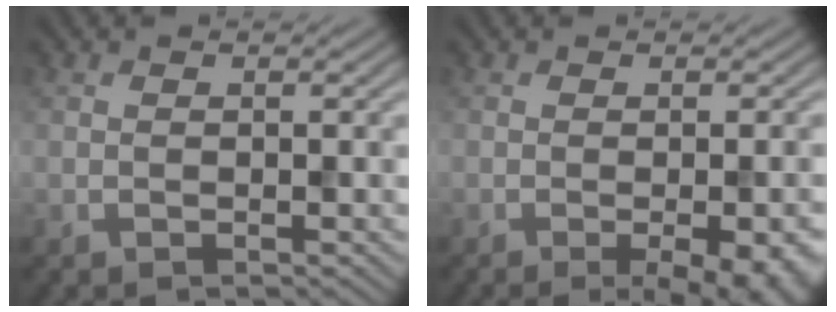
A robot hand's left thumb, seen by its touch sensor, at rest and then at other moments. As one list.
[{"total": 6.4, "force": [-2.6, 1.7, 5.6], "torque": [-0.067, -0.006, -0.024]}]